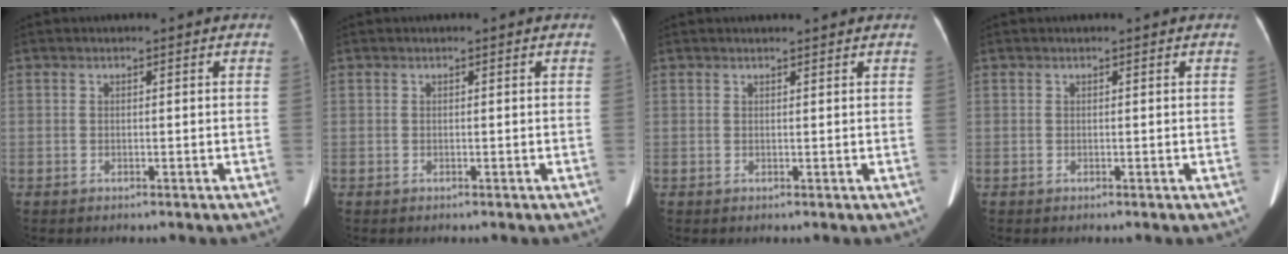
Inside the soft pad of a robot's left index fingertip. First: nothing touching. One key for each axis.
{"total": 0.0}
{"total": 1.9, "fx": 1.9, "fy": 0.1, "fz": 0.5, "tx": -0.011, "ty": 0.011, "tz": 0.026}
{"total": 0.0}